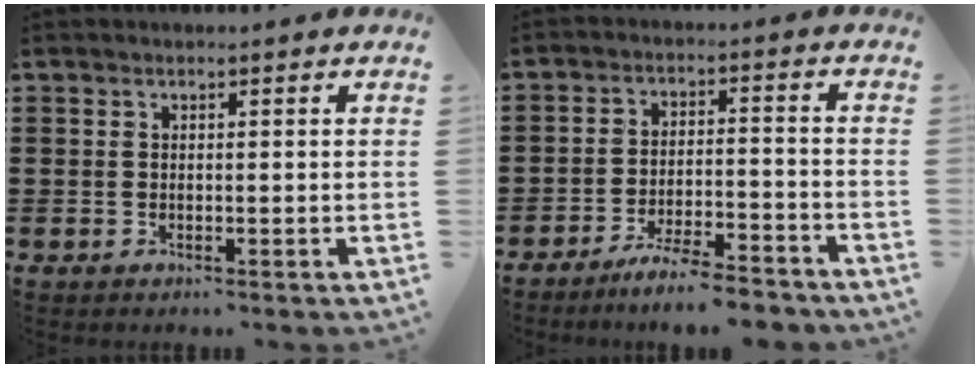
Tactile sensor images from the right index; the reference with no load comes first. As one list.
[{"total": 6.2, "force": [-5.6, 0.1, 2.6], "torque": [-0.049, -0.005, -0.106]}]